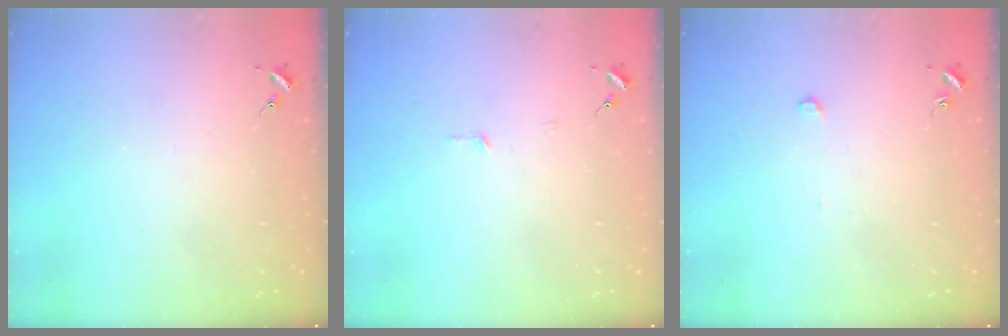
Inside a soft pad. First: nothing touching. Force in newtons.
{"total": 2.7, "press": 2.7, "slide": 0.2}
{"total": 2.4, "press": 2.4, "slide": 0.0}